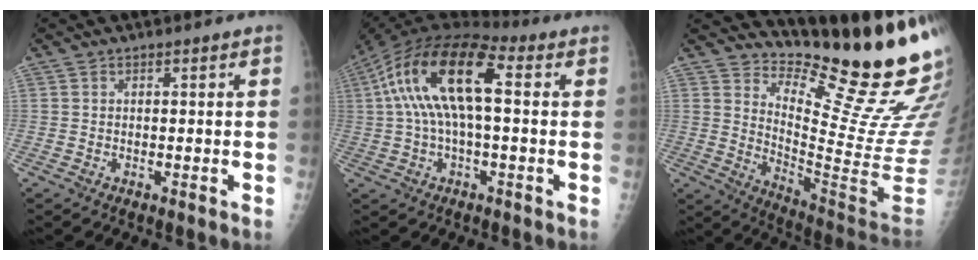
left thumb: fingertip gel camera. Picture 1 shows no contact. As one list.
[{"total": 16.4, "force": [2.5, 7.0, 14.6], "torque": [-0.285, 0.048, 0.036]}, {"total": 19.4, "force": [16.0, 0.7, 10.9], "torque": [-0.146, -0.187, 0.236]}]